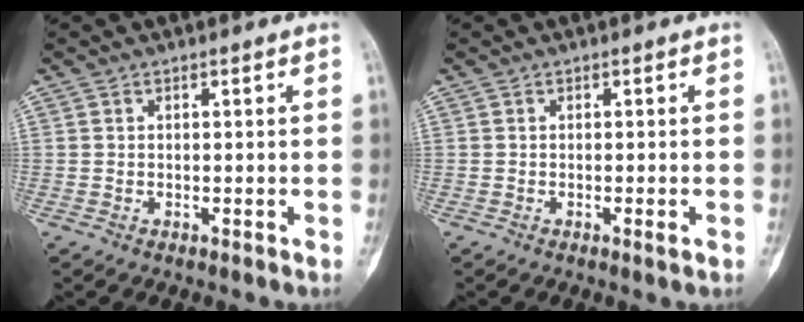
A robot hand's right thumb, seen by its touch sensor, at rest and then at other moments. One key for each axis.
{"total": 1.2, "fx": -0.5, "fy": 0.1, "fz": 1.1, "tx": -0.016, "ty": -0.003, "tz": -0.006}